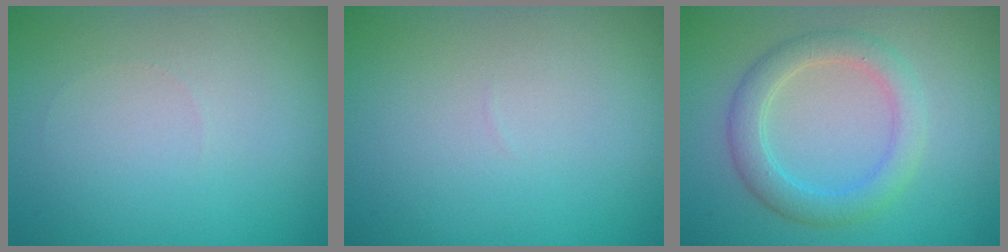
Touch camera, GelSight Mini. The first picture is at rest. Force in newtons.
{"total": 0.0}
{"total": 3.5, "press": 3.5, "slide": 0.1}